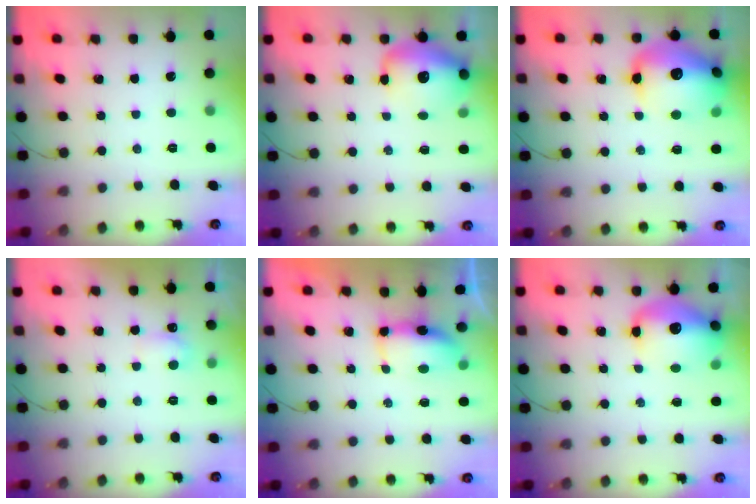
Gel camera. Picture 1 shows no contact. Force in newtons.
{"total": 14.3, "press": 13.7, "slide": 4.1}
{"total": 19.5, "press": 19.2, "slide": 3.2}
{"total": 3.9, "press": 3.8, "slide": 0.8}
{"total": 7.5, "press": 6.8, "slide": 3.2}
{"total": 13.8, "press": 13.4, "slide": 3.1}